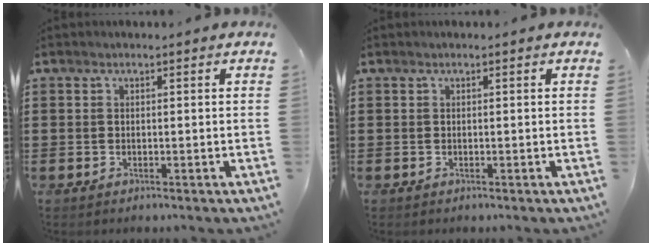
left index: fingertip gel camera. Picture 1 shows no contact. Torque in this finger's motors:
{"motor_torque": [0.03, 0.03, 0.00, 0.00]}